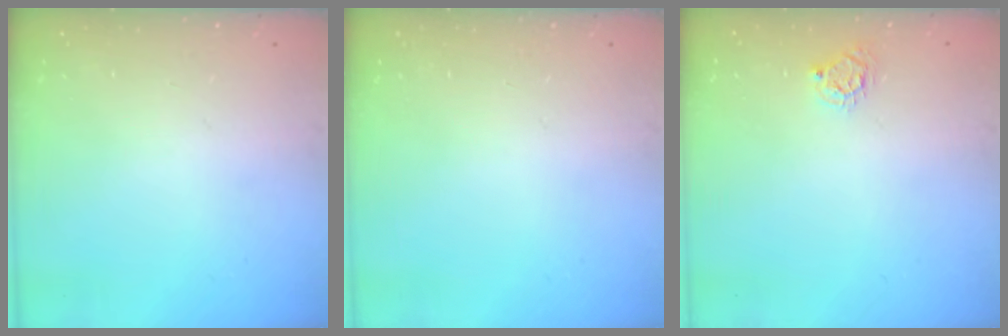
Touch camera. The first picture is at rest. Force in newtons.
{"total": 0.0}
{"total": 5.7, "press": 5.7, "slide": 0.3}